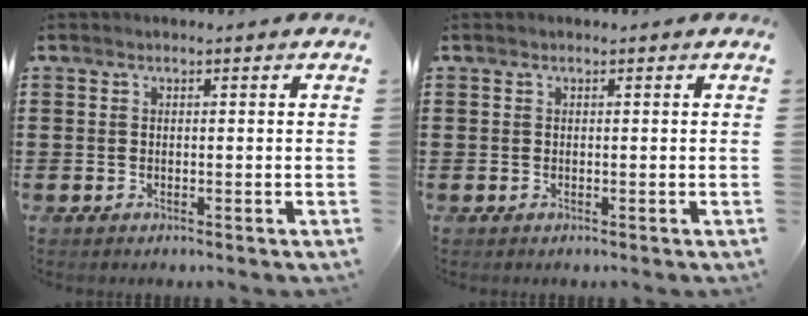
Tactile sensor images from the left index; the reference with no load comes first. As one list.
[{"total": 0.0}]